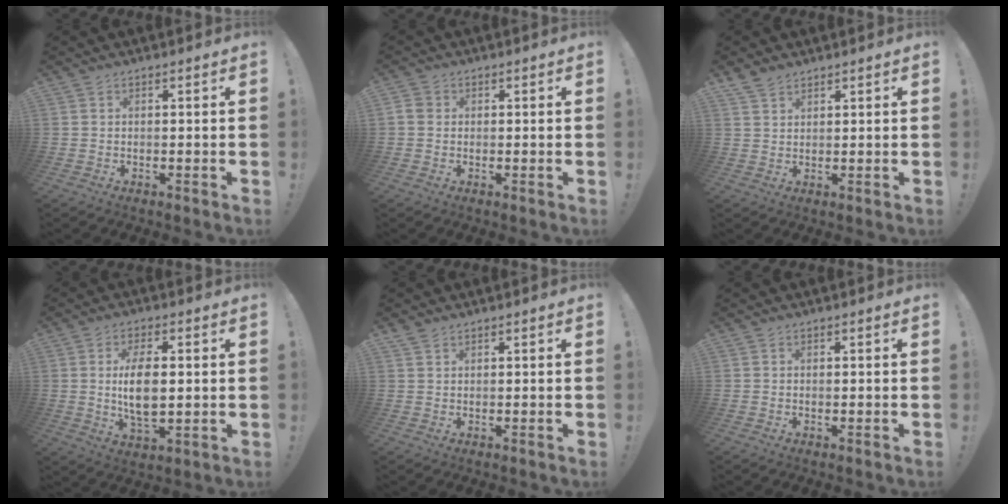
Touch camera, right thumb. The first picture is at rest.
{"total": 3.1, "force": [0.3, 2.7, 1.5], "torque": [-0.035, 0.011, 0.009]}
{"total": 3.7, "force": [3.0, 1.9, 1.2], "torque": [-0.014, -0.018, 0.057]}
{"total": 10.4, "force": [0.8, 4.8, 9.1], "torque": [-0.176, -0.010, 0.008]}
{"total": 1.4, "force": [1.2, 0.7, 0.4], "torque": [-0.001, -0.006, 0.022]}
{"total": 0.0}